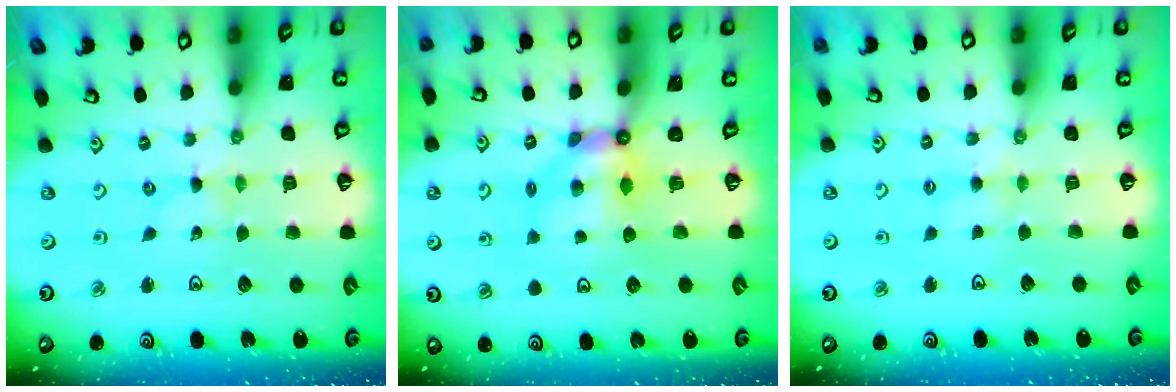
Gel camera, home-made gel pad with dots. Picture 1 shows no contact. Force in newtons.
{"total": 5.5, "press": 5.5, "slide": 0.3}
{"total": 2.9, "press": 2.8, "slide": 0.5}